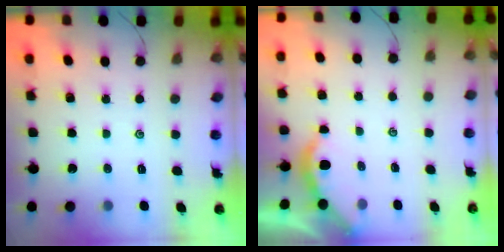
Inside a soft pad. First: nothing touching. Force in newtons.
{"total": 2.3, "press": 2.3, "slide": 0.5}